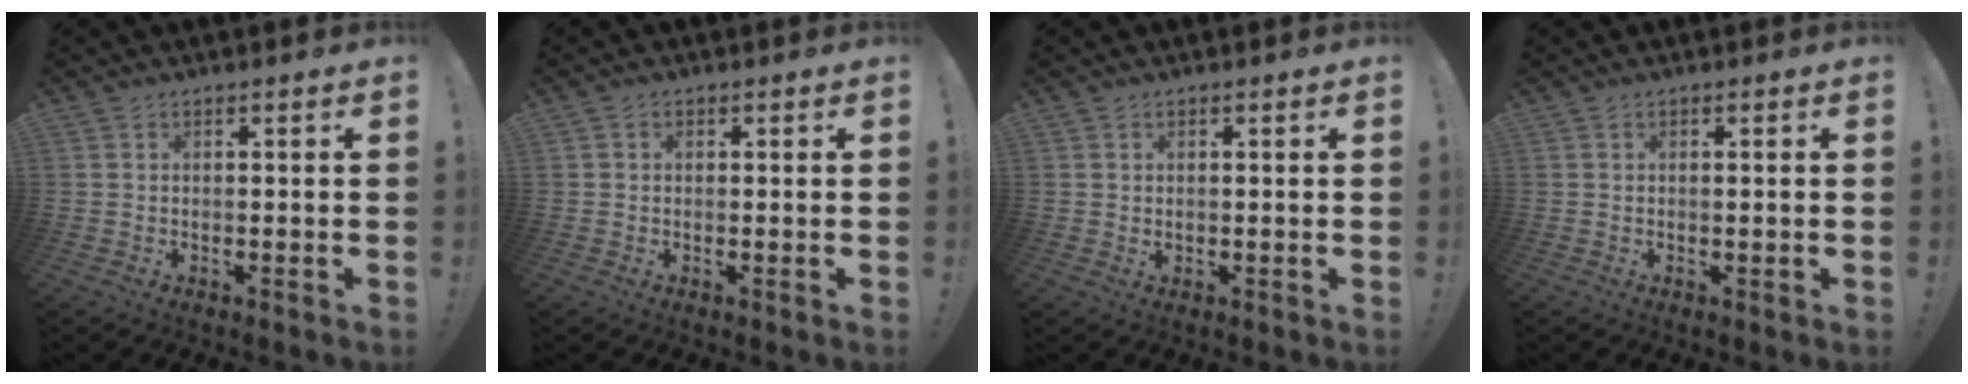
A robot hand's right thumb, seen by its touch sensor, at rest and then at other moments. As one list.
[{"total": 1.0, "force": [0.1, 1.0, 0.3], "torque": [0.003, 0.000, 0.000]}, {"total": 0.6, "force": [0.4, 0.5, 0.1], "torque": [0.005, -0.001, 0.005]}, {"total": 0.8, "force": [0.3, 0.2, 0.8], "torque": [0.001, -0.006, 0.002]}]